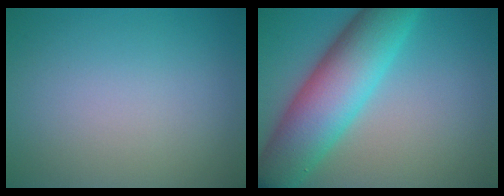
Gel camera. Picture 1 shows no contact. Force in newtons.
{"total": 9.9, "press": 9.9, "slide": 0.0}